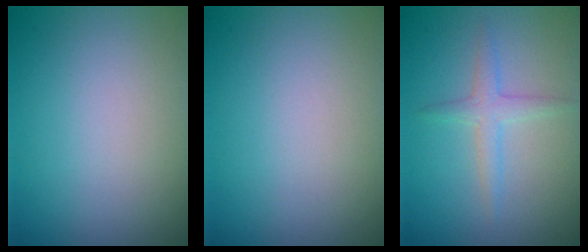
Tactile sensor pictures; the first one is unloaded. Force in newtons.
{"total": 0.0}
{"total": 1.9, "press": 1.9, "slide": 0.1}